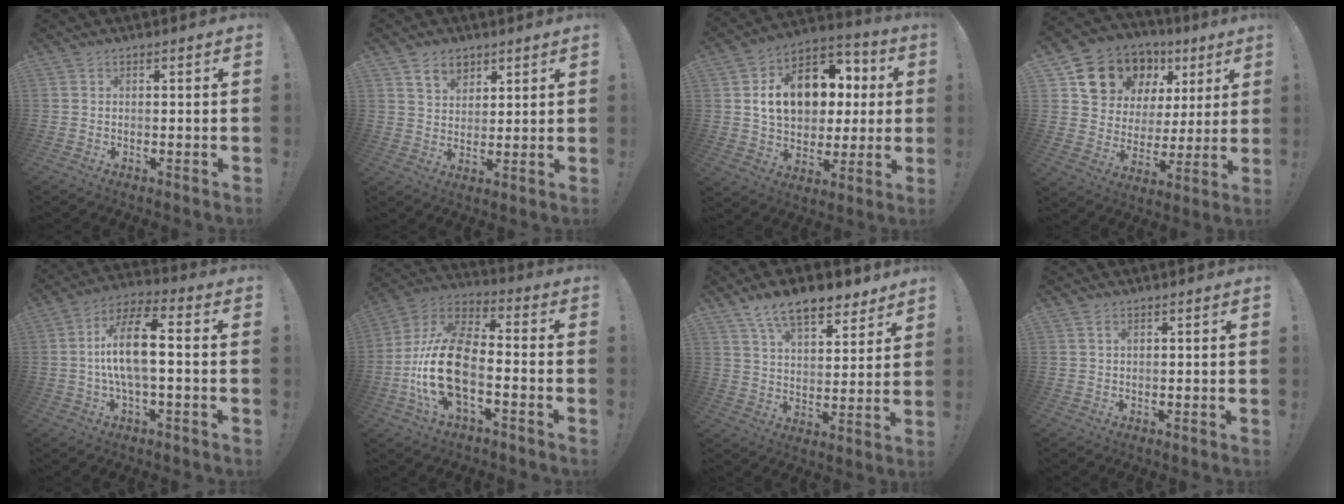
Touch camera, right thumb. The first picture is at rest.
{"total": 7.3, "force": [4.9, 4.7, 2.7], "torque": [-0.033, -0.025, 0.092]}
{"total": 18.0, "force": [4.0, 13.5, 11.2], "torque": [-0.160, 0.001, 0.092]}
{"total": 15.0, "force": [9.3, 10.5, 5.1], "torque": [-0.081, -0.058, 0.188]}
{"total": 13.3, "force": [0.0, 4.6, 12.5], "torque": [-0.220, 0.006, -0.008]}
{"total": 19.6, "force": [-5.3, 10.0, 16.1], "torque": [-0.330, 0.028, -0.086]}
{"total": 13.4, "force": [9.6, 5.9, 7.4], "torque": [-0.127, -0.048, 0.172]}
{"total": 1.4, "force": [0.7, 0.6, 1.1], "torque": [-0.015, -0.001, 0.011]}